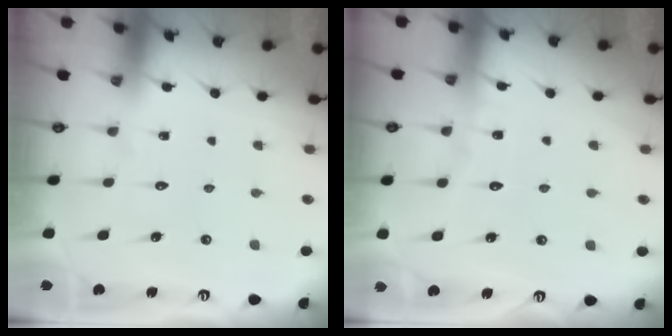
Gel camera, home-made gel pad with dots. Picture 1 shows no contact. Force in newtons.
{"total": 2.1, "press": 2.1, "slide": 0.1}